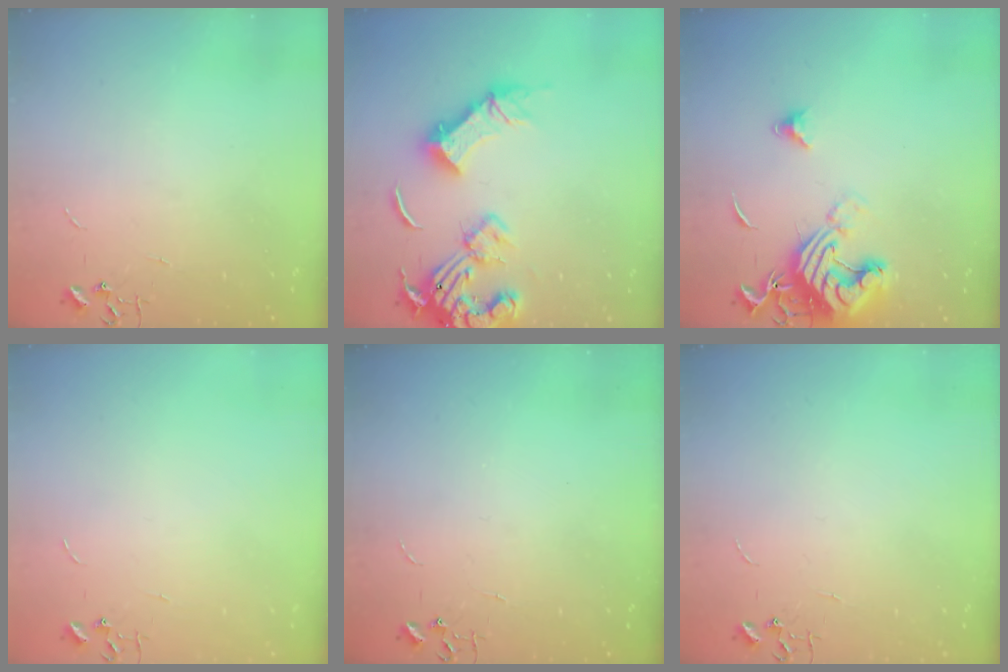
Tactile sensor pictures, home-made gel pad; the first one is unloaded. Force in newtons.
{"total": 18.2, "press": 18.1, "slide": 2.1}
{"total": 15.5, "press": 15.4, "slide": 1.8}
{"total": 0.0}
{"total": 0.0}
{"total": 0.0}